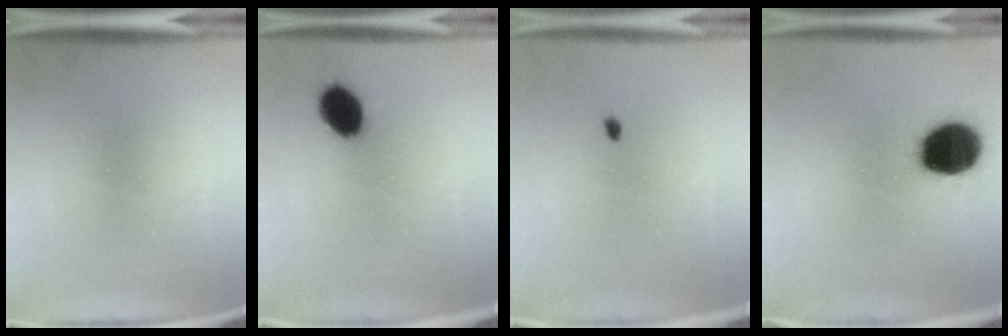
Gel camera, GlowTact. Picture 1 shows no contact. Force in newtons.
{"total": 8.1}
{"total": 1.4}
{"total": 18.1}